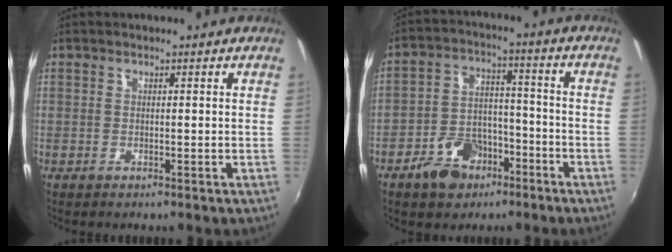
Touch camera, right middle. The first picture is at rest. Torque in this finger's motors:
{"motor_torque": [0.66, -0.61, 0.31, 0.09]}